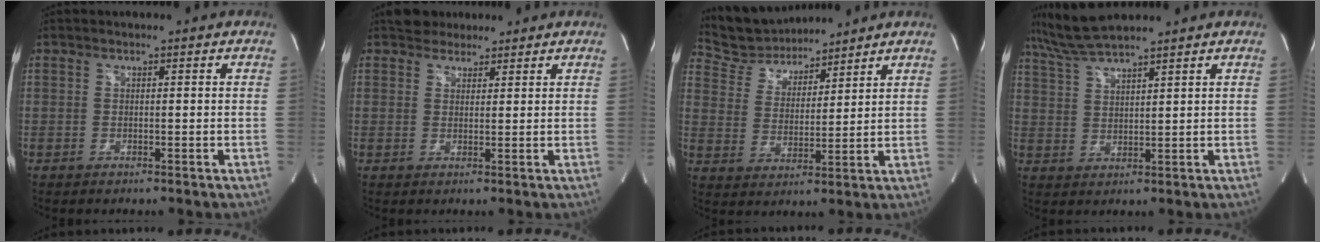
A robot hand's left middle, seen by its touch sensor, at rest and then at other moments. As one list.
[{"total": 3.6, "force": [3.0, 1.9, 0.4], "torque": [-0.007, 0.015, 0.047]}, {"total": 9.8, "force": [9.4, 2.6, 1.3], "torque": [-0.035, 0.018, 0.184]}, {"total": 7.5, "force": [6.8, -0.3, 3.2], "torque": [-0.075, 0.021, 0.134]}]